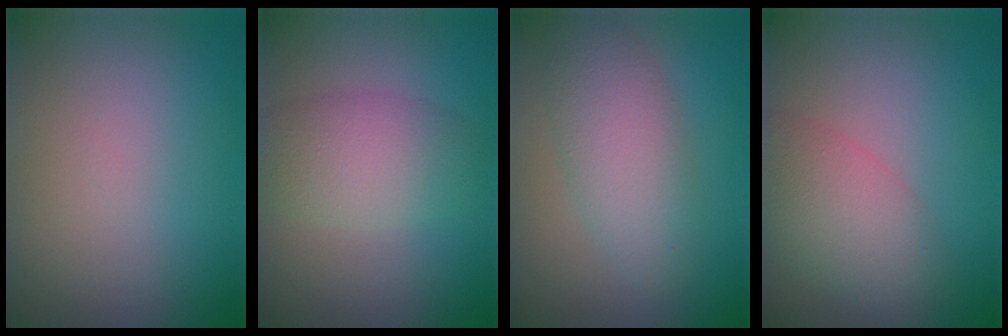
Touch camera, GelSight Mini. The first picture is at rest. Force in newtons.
{"total": 4.2, "press": 4.2, "slide": 0.1}
{"total": 4.9, "press": 4.9, "slide": 0.2}
{"total": 4.7, "press": 4.7, "slide": 0.2}